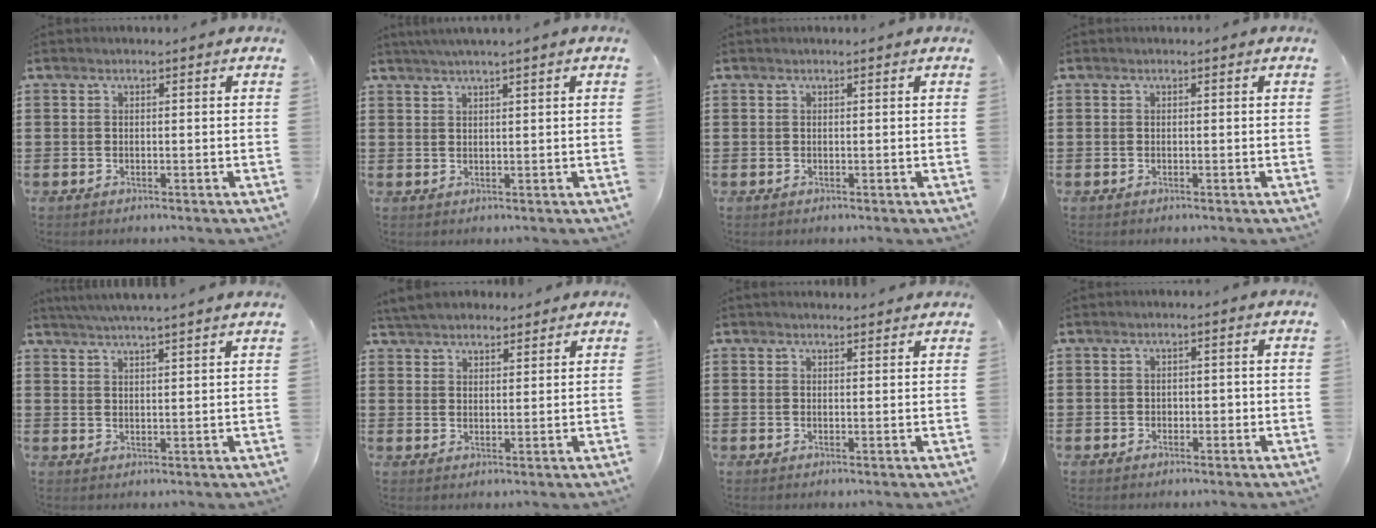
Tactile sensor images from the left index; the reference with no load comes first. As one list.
[{"total": 1.9, "force": [1.5, -0.5, 1.1], "torque": [-0.022, -0.002, 0.028]}, {"total": 0.0}, {"total": 0.0}, {"total": 3.7, "force": [3.5, -1.0, 0.9], "torque": [-0.028, -0.013, 0.062]}, {"total": 4.5, "force": [4.2, 1.2, 0.8], "torque": [-0.030, -0.005, 0.081]}, {"total": 1.4, "force": [1.4, 0.1, 0.3], "torque": [-0.008, 0.001, 0.027]}, {"total": 0.9, "force": [-0.1, 0.7, 0.6], "torque": [-0.014, 0.003, -0.003]}]